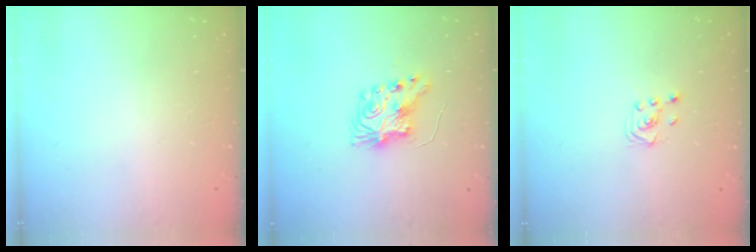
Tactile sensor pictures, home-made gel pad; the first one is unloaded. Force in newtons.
{"total": 8.4, "press": 8.4, "slide": 0.2}
{"total": 2.3, "press": 2.2, "slide": 0.8}